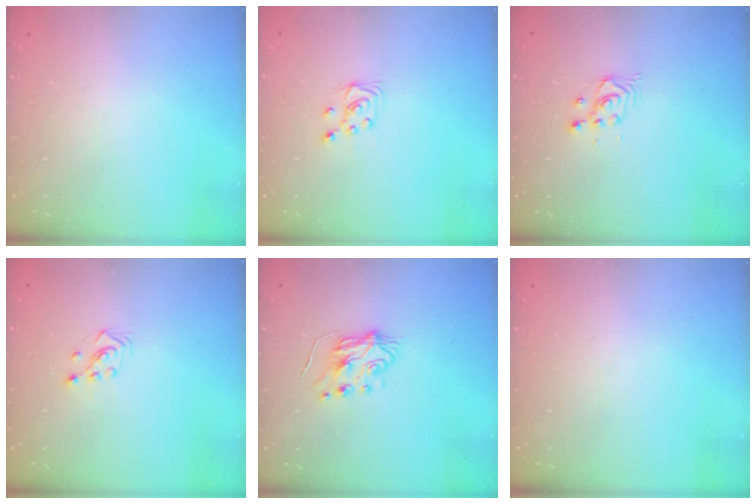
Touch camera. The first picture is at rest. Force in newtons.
{"total": 4.5, "press": 4.5, "slide": 0.5}
{"total": 2.4, "press": 2.4, "slide": 0.2}
{"total": 2.5, "press": 2.4, "slide": 0.8}
{"total": 5.2, "press": 5.1, "slide": 0.7}
{"total": 0.0}